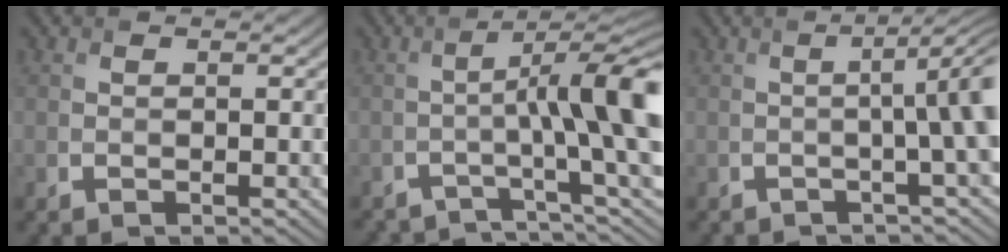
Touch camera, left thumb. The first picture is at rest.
{"total": 8.3, "force": [-2.6, 0.9, 7.9], "torque": [-0.104, 0.014, -0.049]}
{"total": 6.6, "force": [-0.6, 1.2, 6.4], "torque": [-0.074, 0.003, -0.007]}